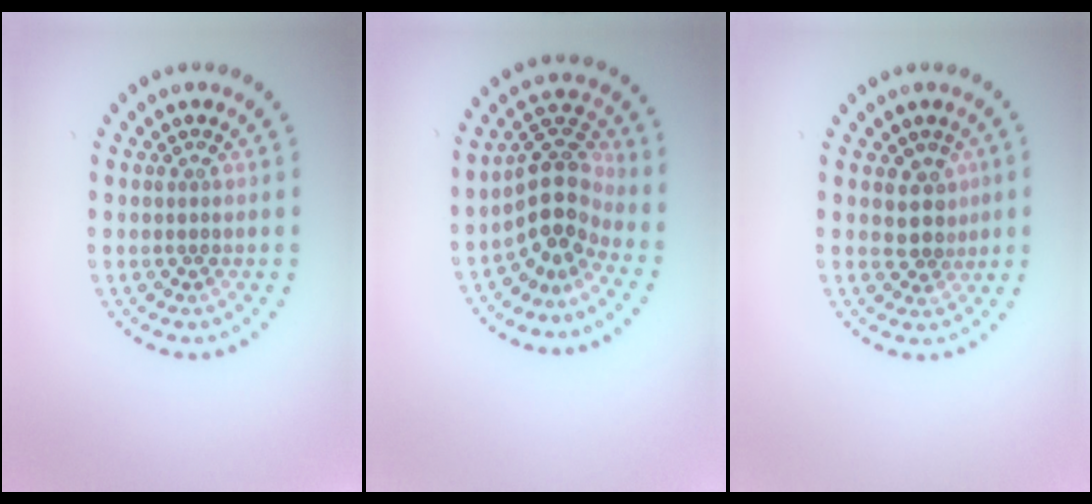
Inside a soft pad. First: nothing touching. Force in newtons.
{"total": 4.2, "press": 3.5, "slide": 2.3}
{"total": 2.4, "press": 2.0, "slide": 1.3}